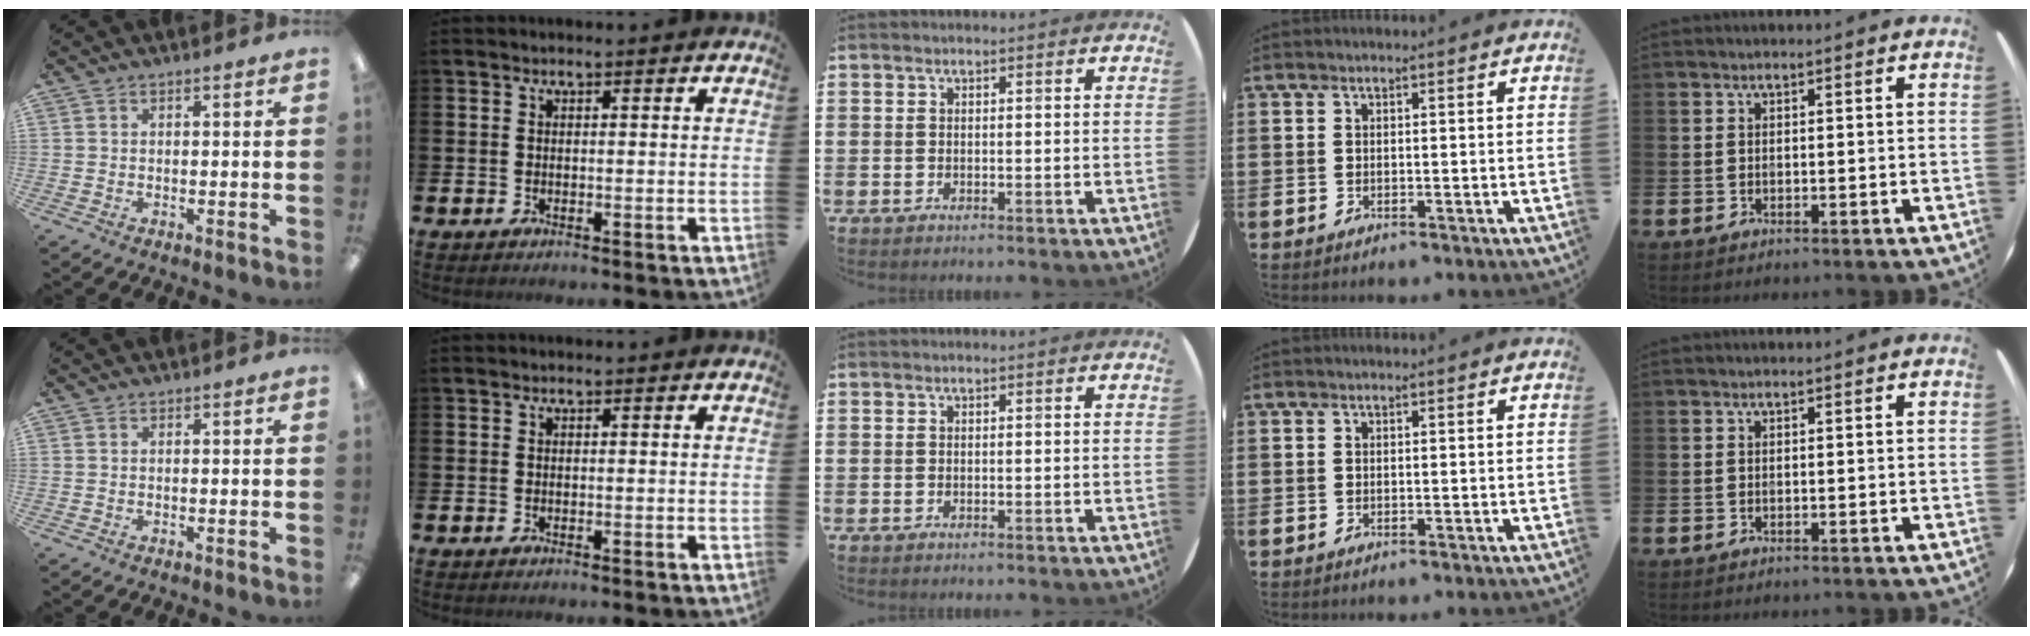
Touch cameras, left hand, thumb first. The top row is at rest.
{}